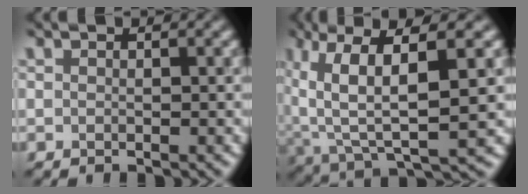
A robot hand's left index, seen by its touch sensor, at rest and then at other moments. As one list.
[{"total": 6.8, "force": [1.7, 1.6, 6.4], "torque": [-0.157, -0.014, 0.077]}]